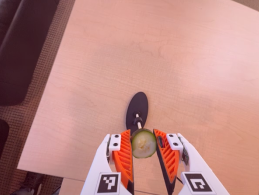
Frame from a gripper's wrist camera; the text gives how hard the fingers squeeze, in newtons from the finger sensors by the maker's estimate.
{"total": 9.9, "left": 10.5, "right": 9.4}